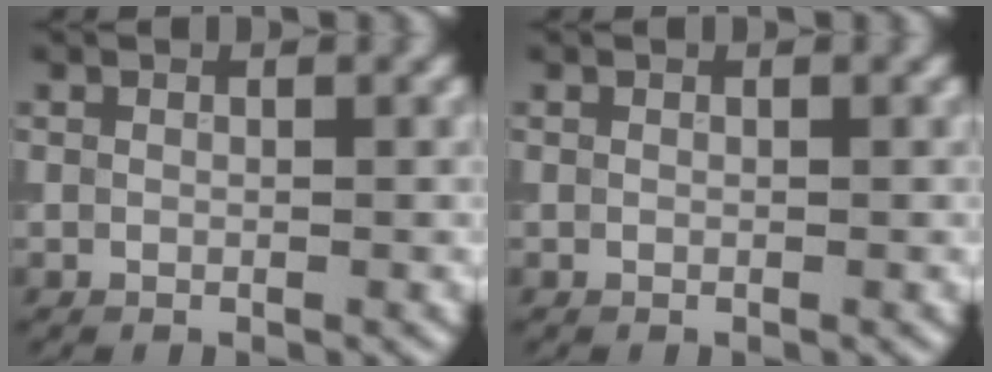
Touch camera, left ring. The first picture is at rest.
{"total": 0.0}